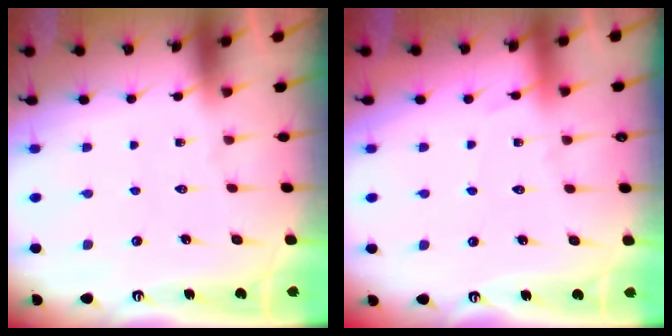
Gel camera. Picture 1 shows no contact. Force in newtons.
{"total": 3.8, "press": 3.8, "slide": 0.5}